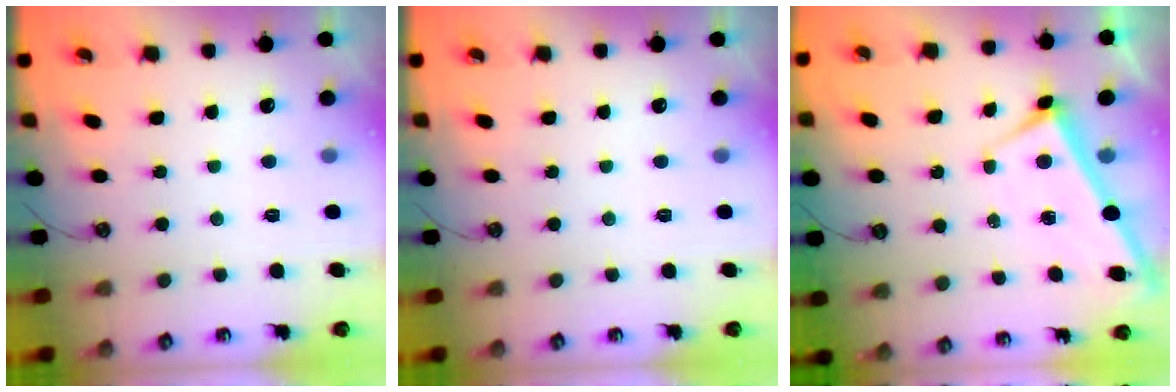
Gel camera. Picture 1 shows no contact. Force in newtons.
{"total": 0.0}
{"total": 3.0, "press": 3.0, "slide": 0.1}